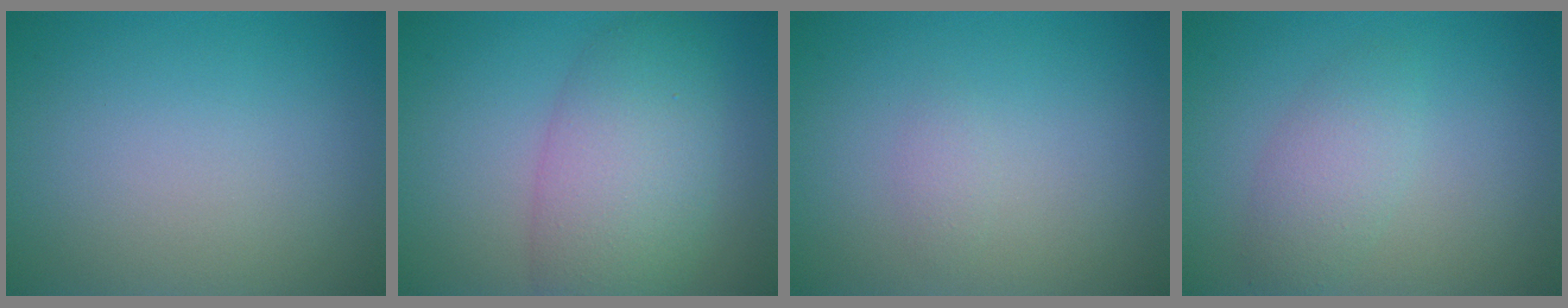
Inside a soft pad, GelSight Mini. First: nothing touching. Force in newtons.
{"total": 6.6, "press": 6.6, "slide": 0.4}
{"total": 0.8, "press": 0.8, "slide": 0.0}
{"total": 2.6, "press": 2.6, "slide": 0.1}